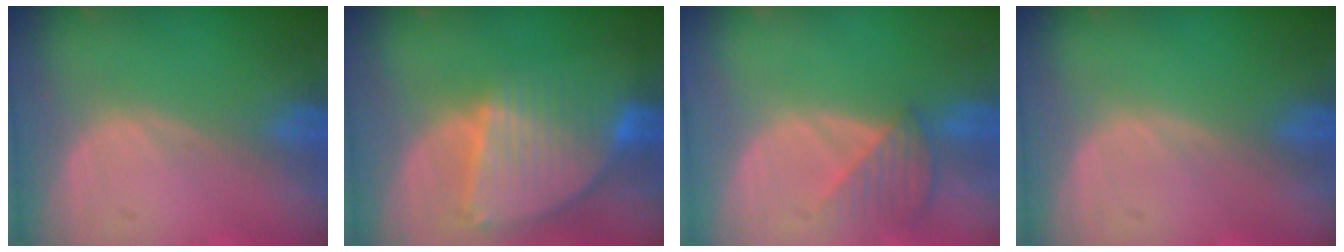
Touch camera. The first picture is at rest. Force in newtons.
{"total": 8.7, "press": 7.5, "slide": 4.4}
{"total": 3.9, "press": 3.6, "slide": 1.5}
{"total": 0.0}